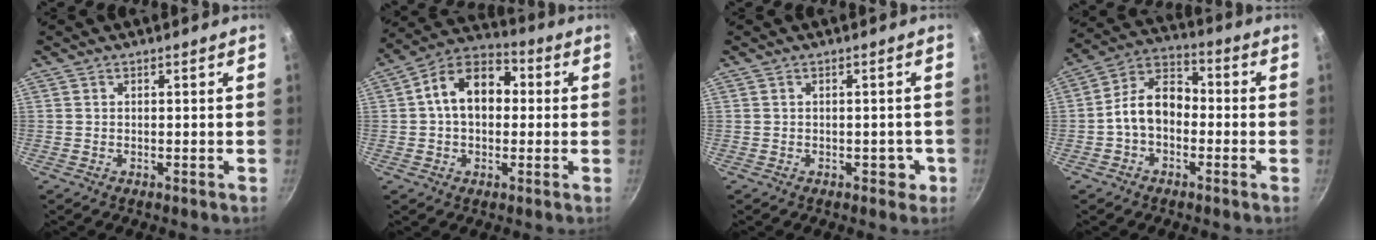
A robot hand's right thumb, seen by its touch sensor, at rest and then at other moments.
{"total": 13.3, "force": [1.4, 9.3, 9.5], "torque": [-0.117, 0.034, 0.001]}
{"total": 2.6, "force": [-0.8, 1.8, 1.6], "torque": [0.007, 0.016, -0.004]}
{"total": 10.2, "force": [-1.8, 7.1, 7.1], "torque": [-0.092, 0.041, -0.052]}